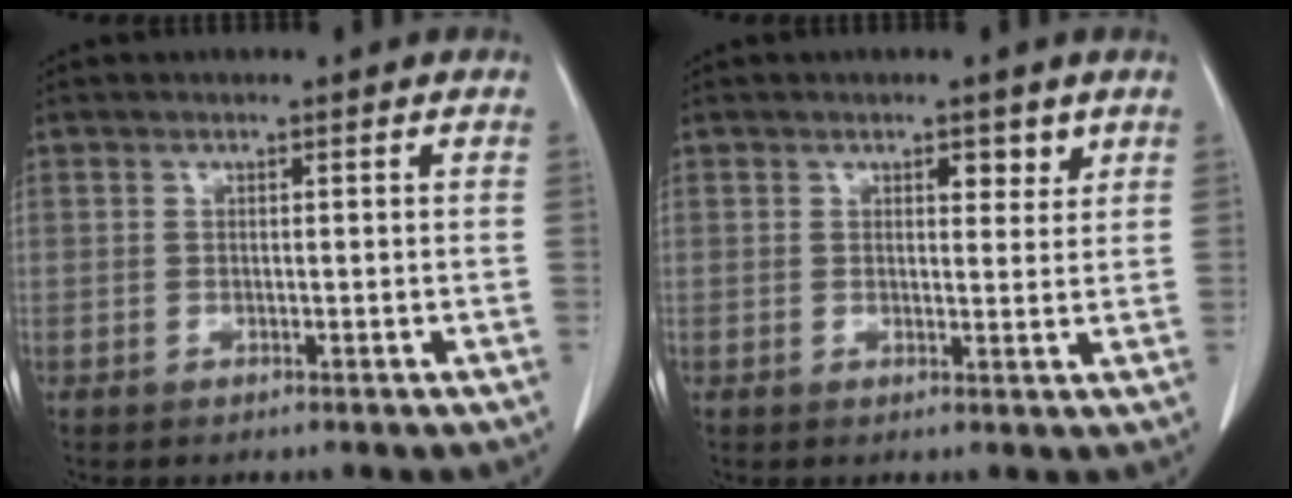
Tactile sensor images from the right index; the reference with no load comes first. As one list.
[{"total": 2.4, "force": [1.5, 1.2, 1.4], "torque": [-0.013, -0.004, 0.021]}]